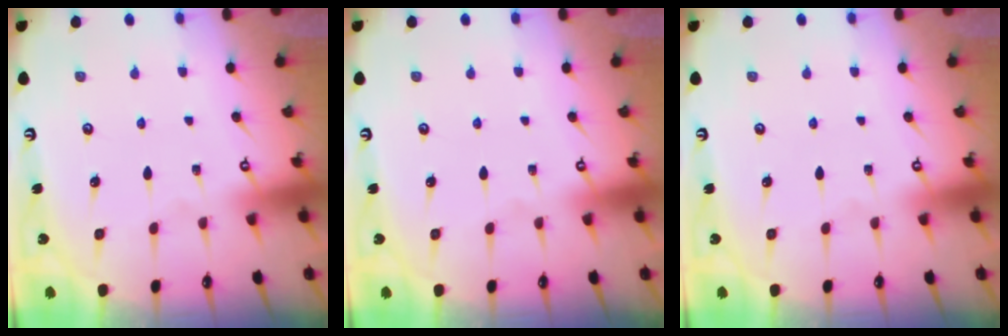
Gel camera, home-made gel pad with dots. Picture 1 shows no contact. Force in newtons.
{"total": 0.0}
{"total": 0.0}